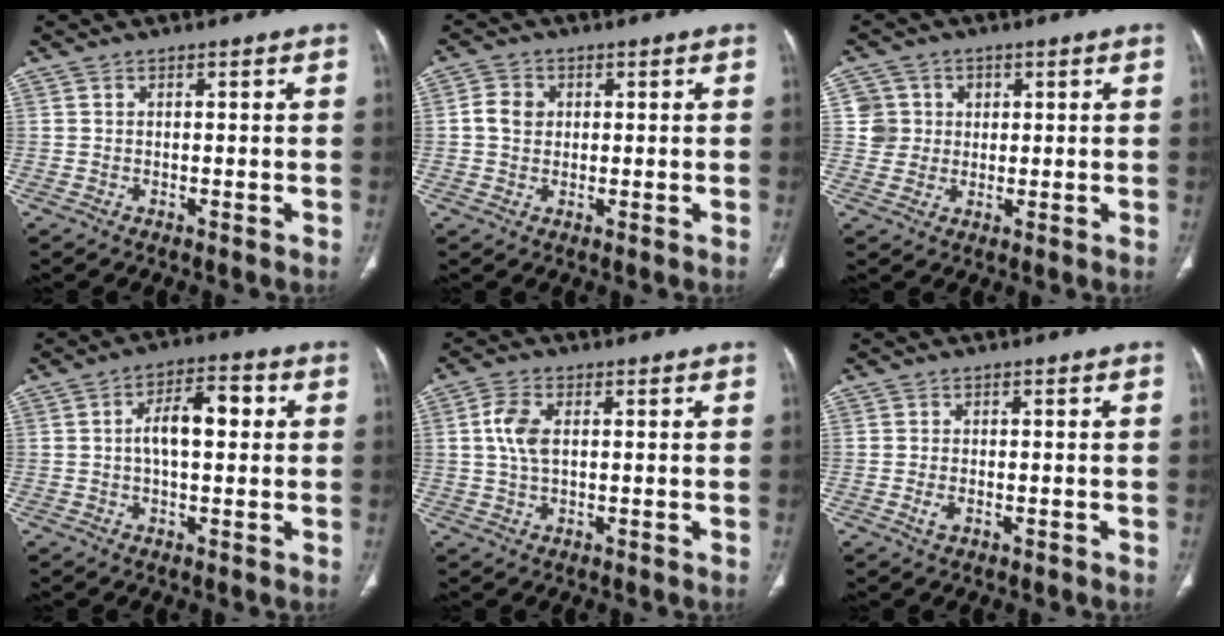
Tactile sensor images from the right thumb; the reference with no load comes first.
{"total": 4.1, "force": [0.5, 3.5, 2.1], "torque": [-0.030, 0.005, 0.007]}
{"total": 5.3, "force": [1.1, 5.1, 0.4], "torque": [0.026, 0.003, 0.018]}
{"total": 8.4, "force": [1.0, 4.0, 7.3], "torque": [-0.116, 0.022, 0.009]}
{"total": 5.6, "force": [0.9, 3.0, 4.6], "torque": [-0.108, 0.006, 0.016]}
{"total": 1.9, "force": [-0.6, 1.1, 1.5], "torque": [-0.033, 0.002, -0.010]}